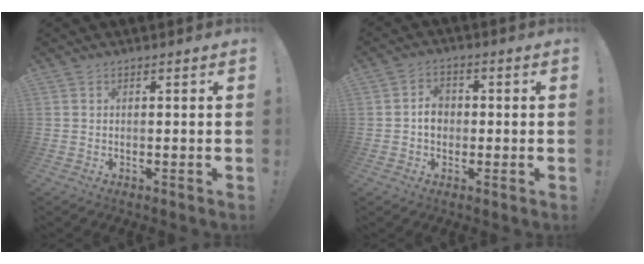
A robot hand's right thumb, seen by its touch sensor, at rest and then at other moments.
{"total": 5.2, "force": [-0.5, 4.3, 2.8], "torque": [-0.036, 0.010, -0.010]}